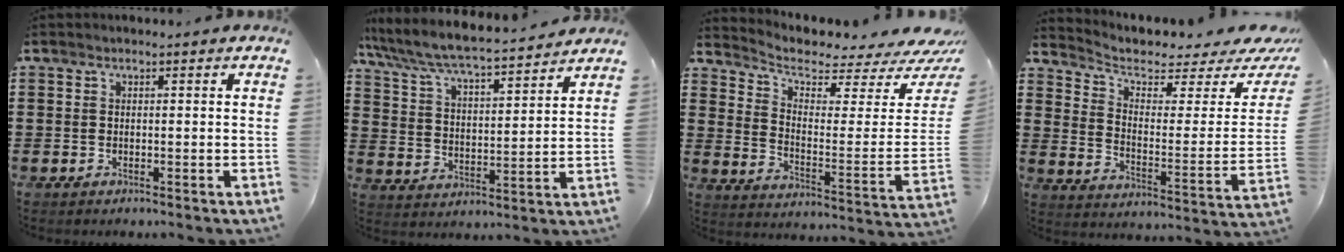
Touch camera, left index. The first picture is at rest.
{"total": 6.3, "force": [5.9, 0.3, 2.2], "torque": [-0.069, -0.042, 0.097]}
{"total": 4.6, "force": [3.7, 1.6, 2.3], "torque": [-0.061, -0.040, 0.058]}
{"total": 4.2, "force": [3.1, 1.8, 2.3], "torque": [-0.057, -0.027, 0.046]}